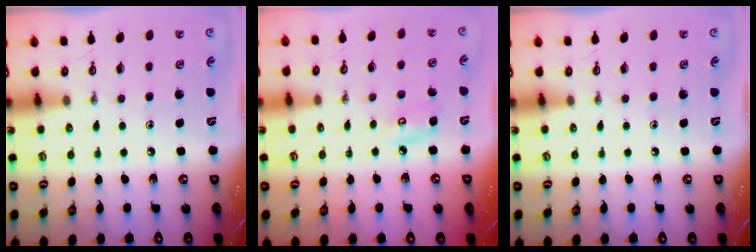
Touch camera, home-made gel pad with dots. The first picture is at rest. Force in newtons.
{"total": 5.3, "press": 5.3, "slide": 0.6}
{"total": 0.0}